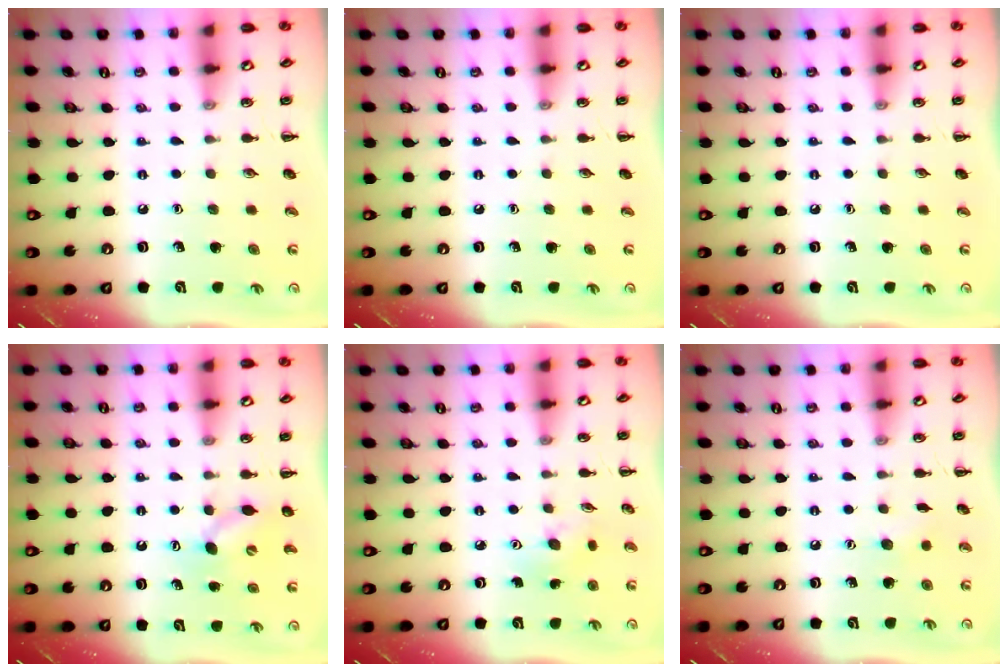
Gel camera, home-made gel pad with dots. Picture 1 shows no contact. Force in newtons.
{"total": 0.0}
{"total": 0.0}
{"total": 6.3, "press": 6.2, "slide": 1.1}
{"total": 3.2, "press": 3.1, "slide": 0.8}
{"total": 4.7, "press": 4.5, "slide": 1.3}